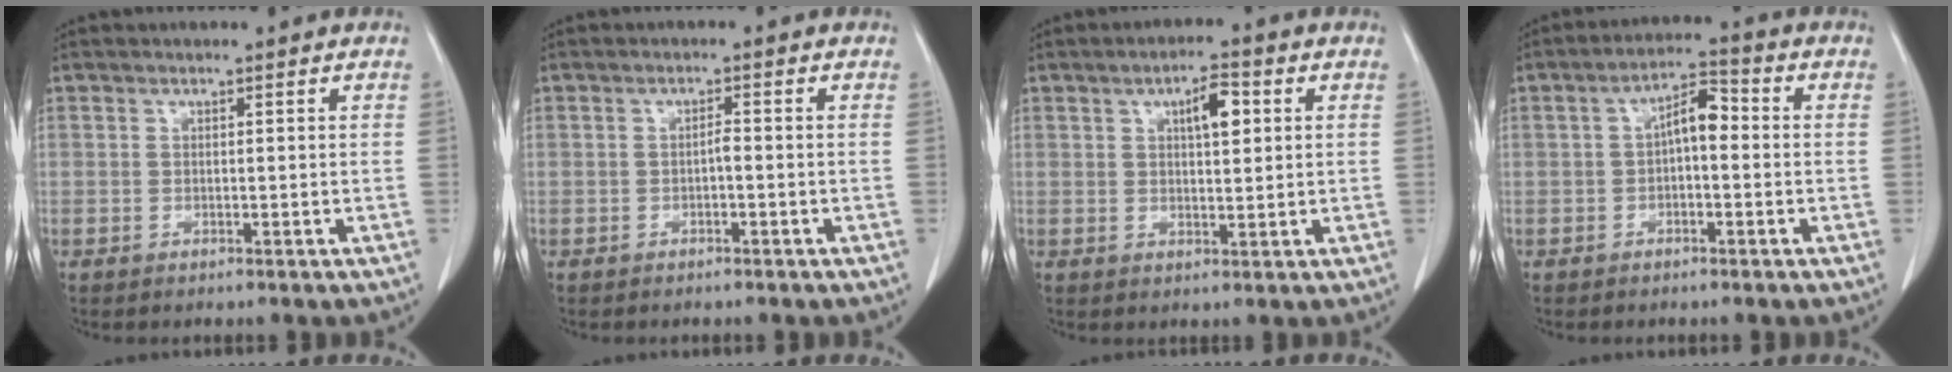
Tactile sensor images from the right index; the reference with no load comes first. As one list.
[{"total": 0.9, "force": [-0.3, 0.2, 0.8], "torque": [-0.013, 0.004, -0.008]}, {"total": 5.1, "force": [1.8, 1.6, 4.5], "torque": [-0.072, 0.006, 0.028]}, {"total": 5.4, "force": [0.1, 2.1, 4.9], "torque": [-0.084, 0.027, -0.004]}]